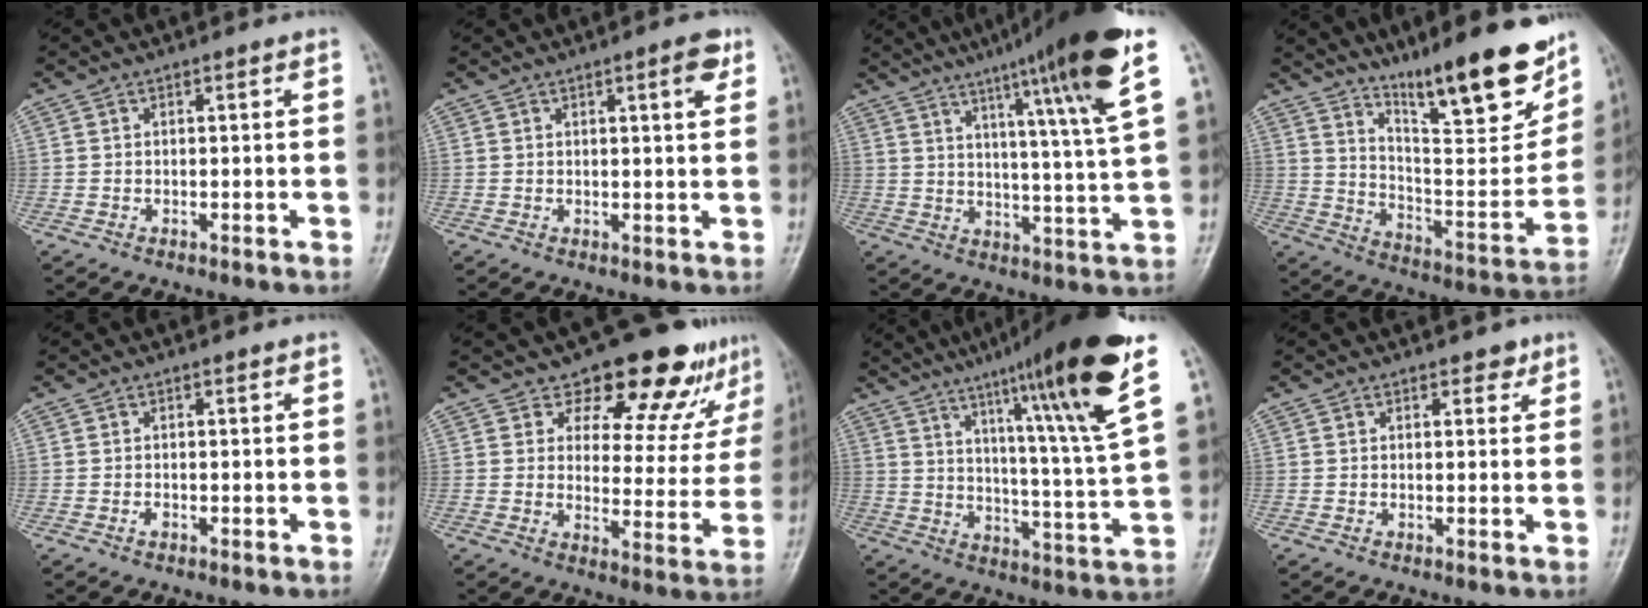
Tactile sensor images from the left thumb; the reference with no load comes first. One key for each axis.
{"total": 3.7, "fx": 1.9, "fy": 0.9, "fz": 3.1, "tx": -0.036, "ty": -0.006, "tz": 0.023}
{"total": 19.0, "fx": 10.3, "fy": 0.7, "fz": 16.0, "tx": -0.230, "ty": -0.035, "tz": 0.143}
{"total": 21.0, "fx": 14.6, "fy": 4.5, "fz": 14.4, "tx": -0.178, "ty": -0.085, "tz": 0.240}
{"total": 0.7, "fx": -0.2, "fy": 0.5, "fz": 0.4, "tx": -0.004, "ty": 0.000, "tz": -0.007}
{"total": 15.7, "fx": 12.0, "fy": 7.3, "fz": 6.8, "tx": -0.024, "ty": -0.075, "tz": 0.142}
{"total": 22.2, "fx": 12.1, "fy": 1.2, "fz": 18.5, "tx": -0.257, "ty": -0.045, "tz": 0.180}
{"total": 2.1, "fx": 1.3, "fy": 1.3, "fz": 0.9, "tx": 0.006, "ty": -0.005, "tz": 0.013}